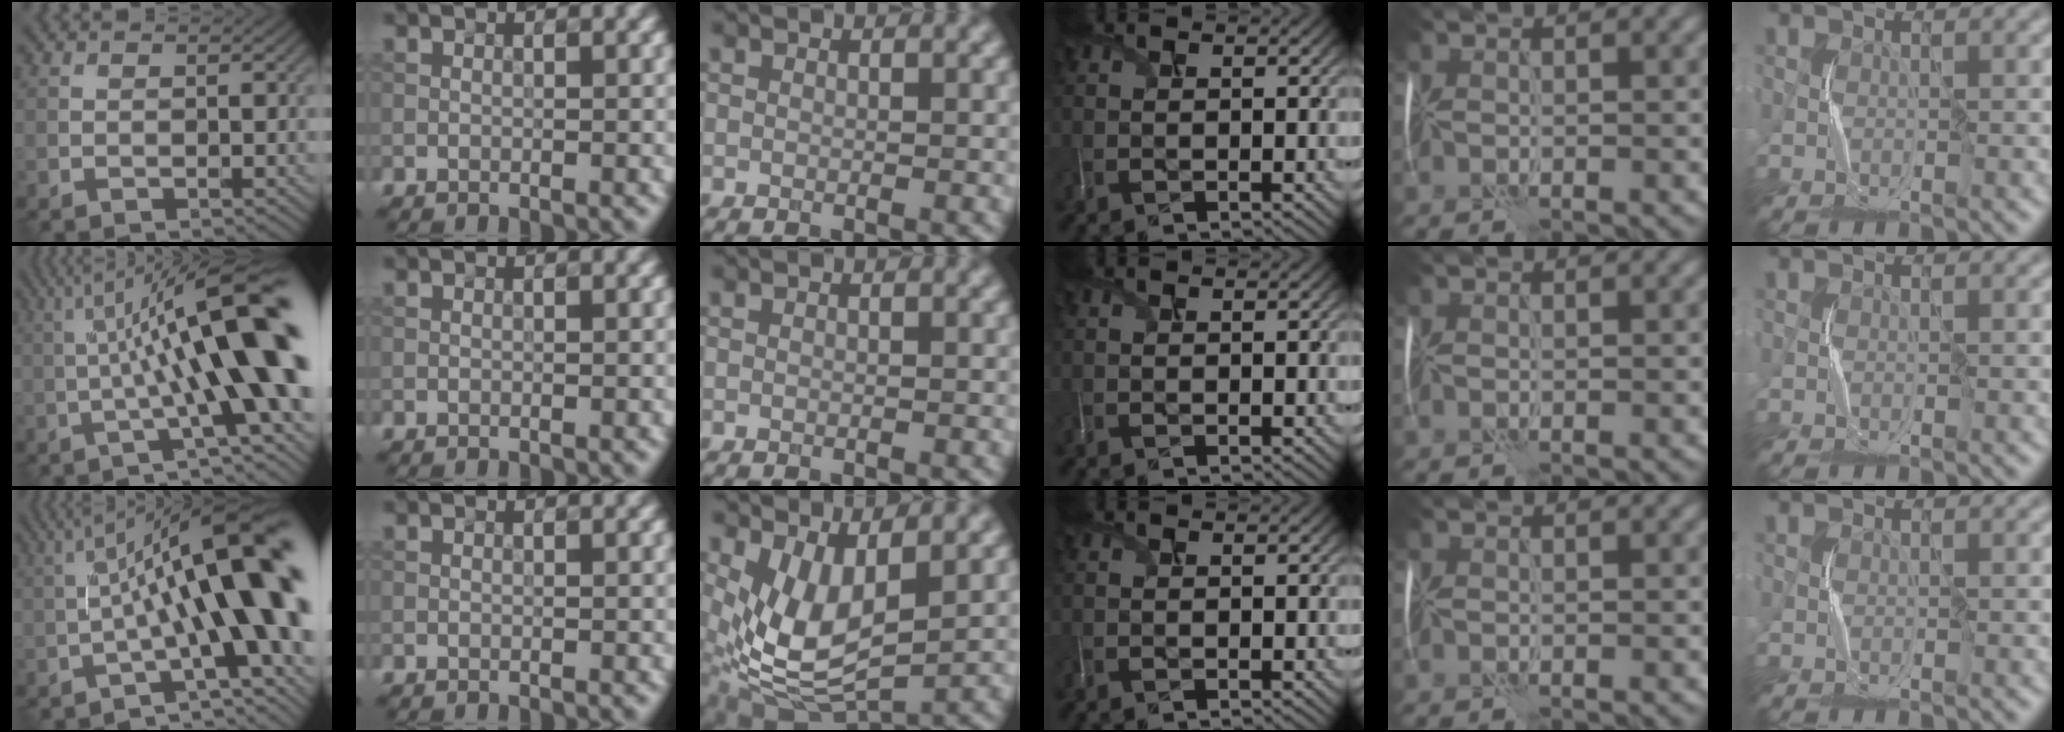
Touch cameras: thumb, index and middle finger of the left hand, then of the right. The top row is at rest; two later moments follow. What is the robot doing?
{"motion": "shake", "object": "plastic piggy bank"}